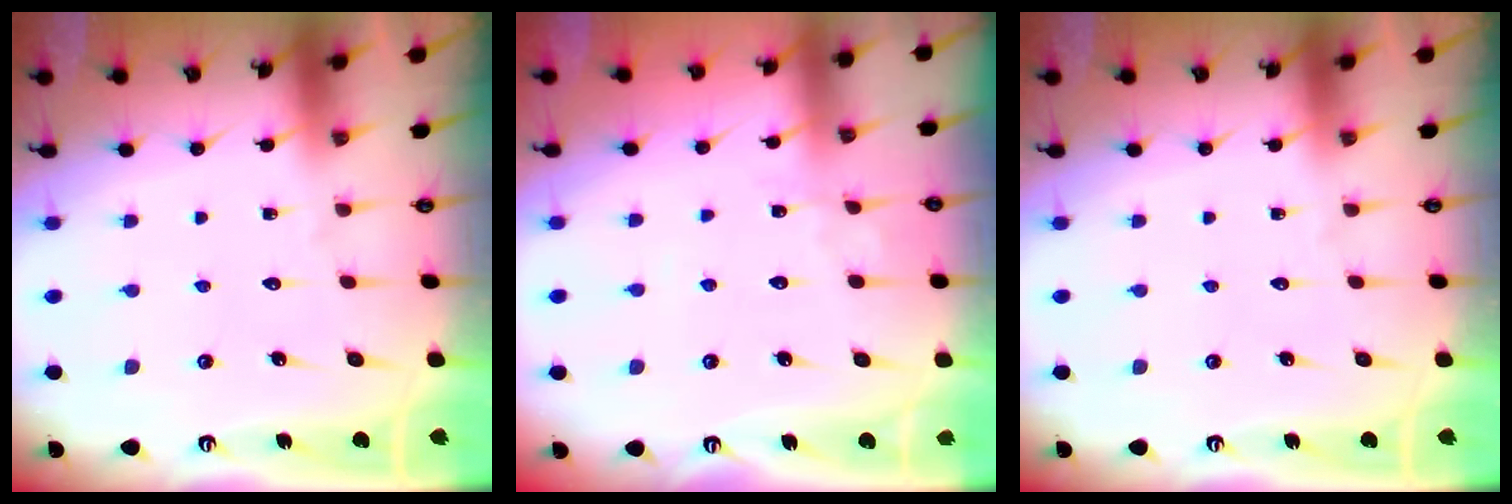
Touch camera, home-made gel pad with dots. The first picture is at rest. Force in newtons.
{"total": 2.3, "press": 2.3, "slide": 0.3}
{"total": 0.0}